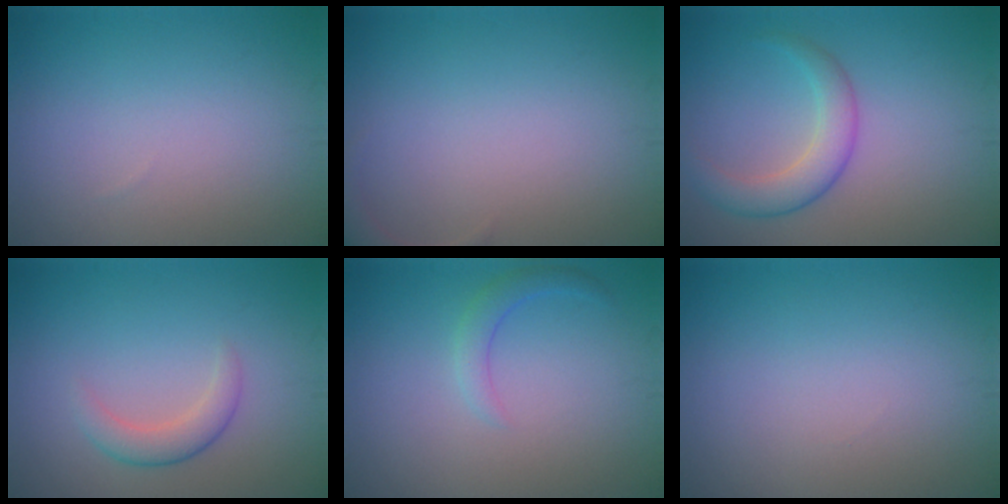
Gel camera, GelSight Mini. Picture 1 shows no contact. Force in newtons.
{"total": 1.7, "press": 1.7, "slide": 0.2}
{"total": 3.4, "press": 3.4, "slide": 0.1}
{"total": 2.3, "press": 2.3, "slide": 0.1}
{"total": 1.6, "press": 1.6, "slide": 0.2}
{"total": 0.0}